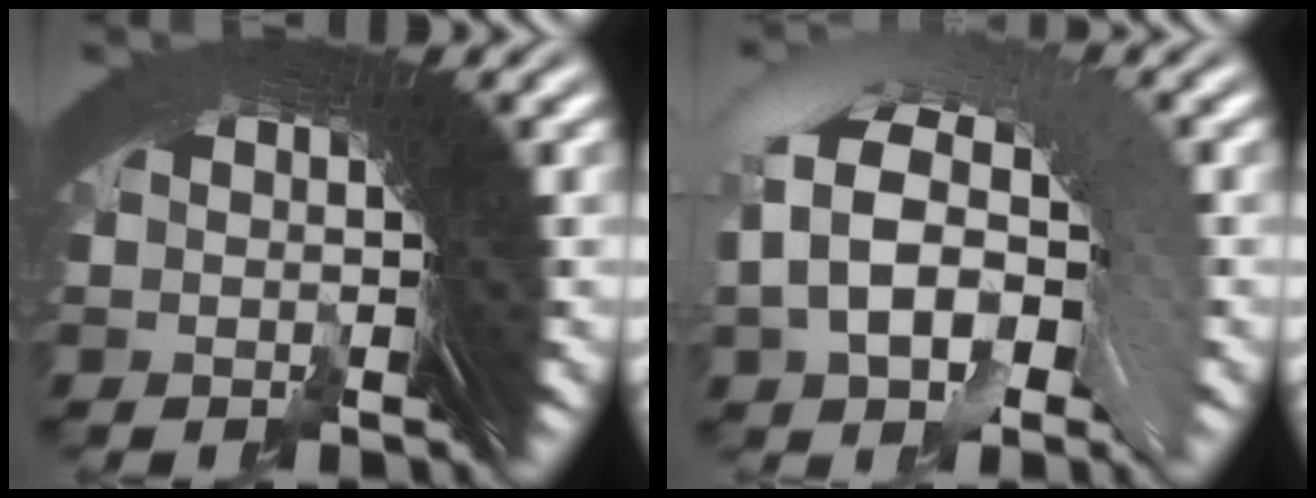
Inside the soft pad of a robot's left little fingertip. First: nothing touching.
{"total": 20.5, "force": [3.3, -6.6, -19.1], "torque": [0.261, 0.054, 0.030]}